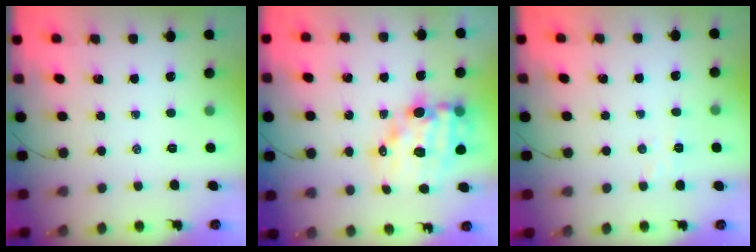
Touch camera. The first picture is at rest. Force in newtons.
{"total": 13.2, "press": 12.8, "slide": 3.4}
{"total": 2.9, "press": 2.9, "slide": 0.7}